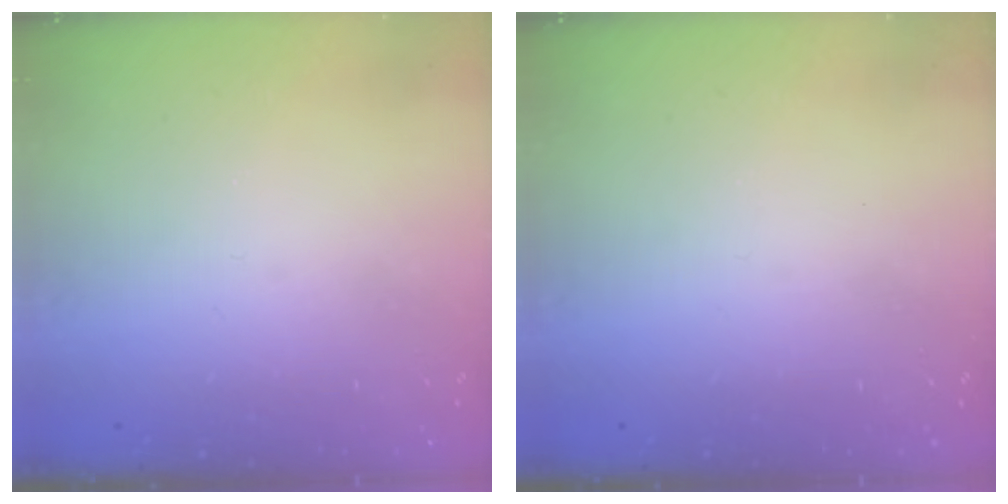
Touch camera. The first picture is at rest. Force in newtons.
{"total": 0.0}